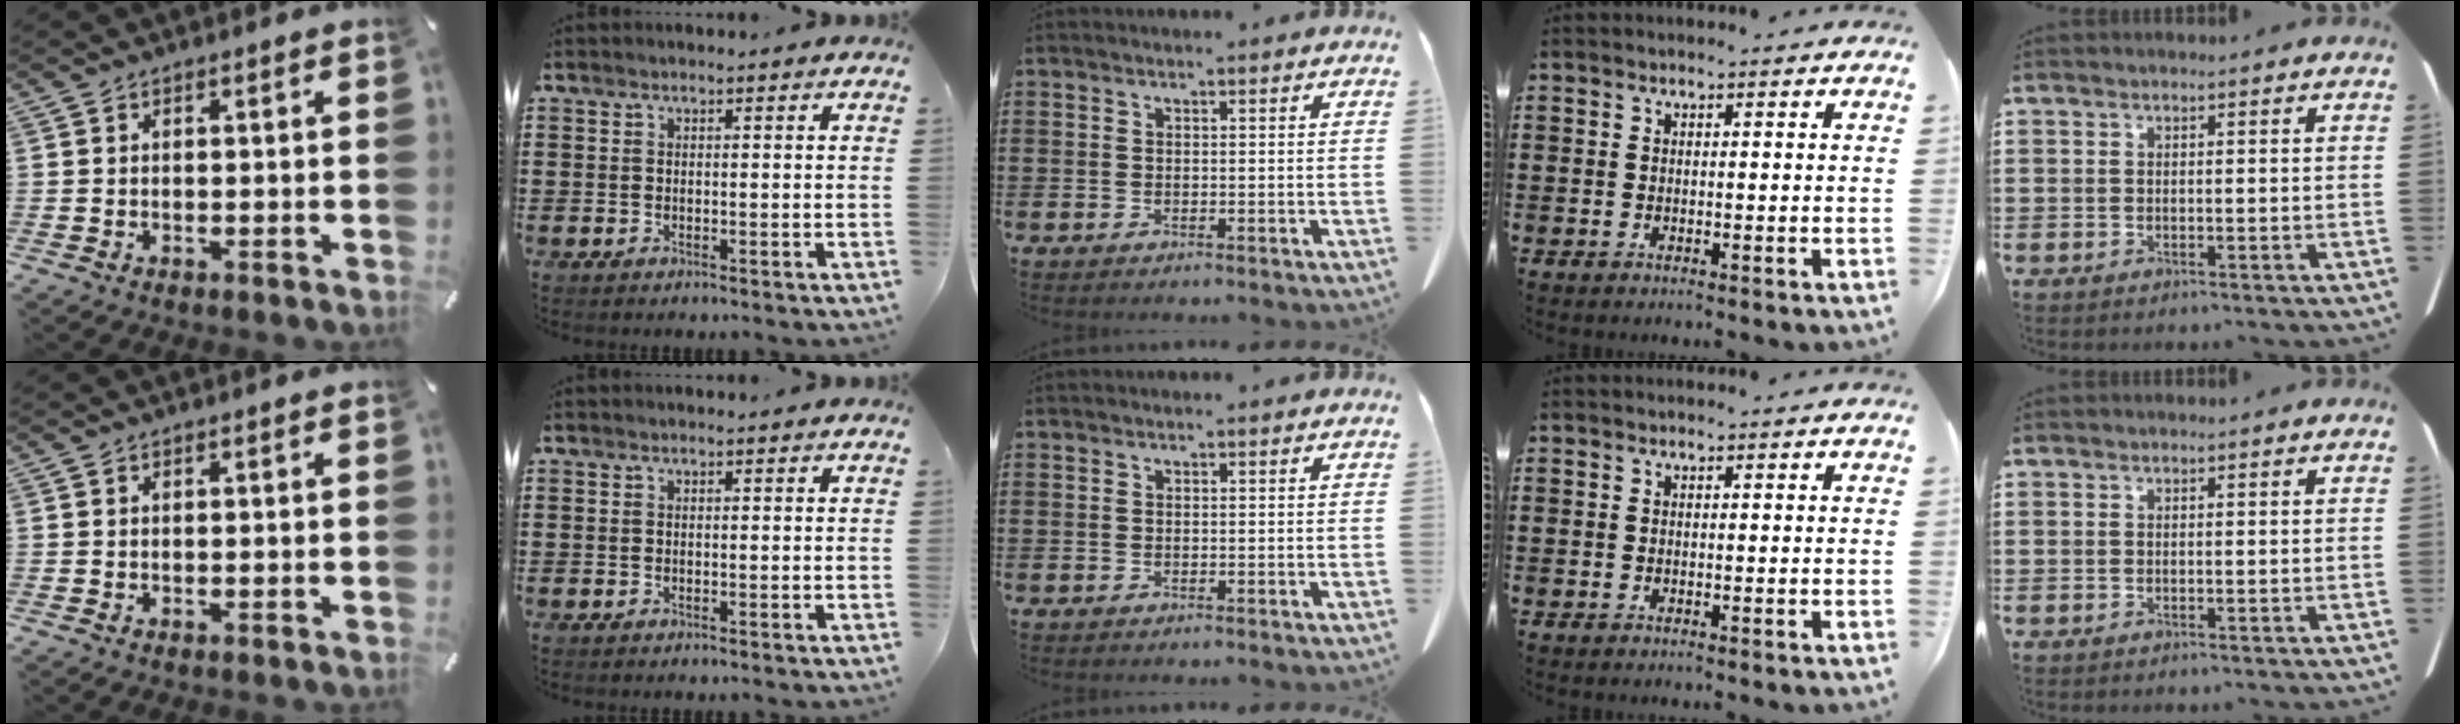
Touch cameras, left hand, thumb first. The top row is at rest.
{}